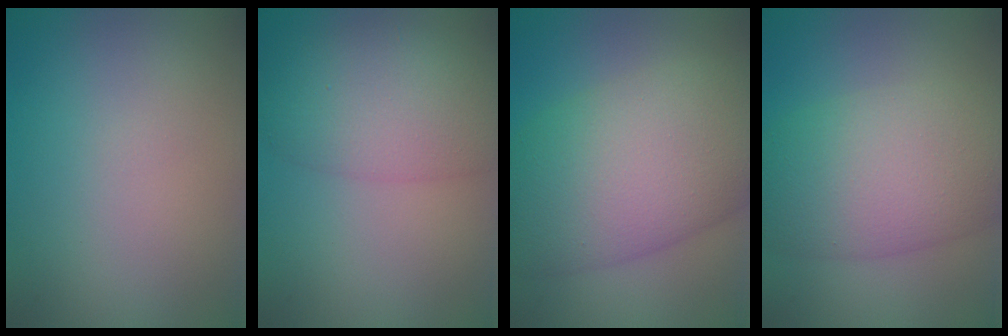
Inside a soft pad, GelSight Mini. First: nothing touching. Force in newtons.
{"total": 6.6, "press": 6.6, "slide": 0.3}
{"total": 11.6, "press": 11.6, "slide": 0.3}
{"total": 9.0, "press": 9.0, "slide": 0.6}